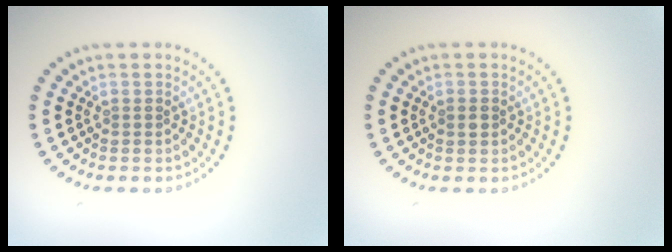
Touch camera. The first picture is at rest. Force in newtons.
{"total": 1.2, "press": 1.2, "slide": 0.0}